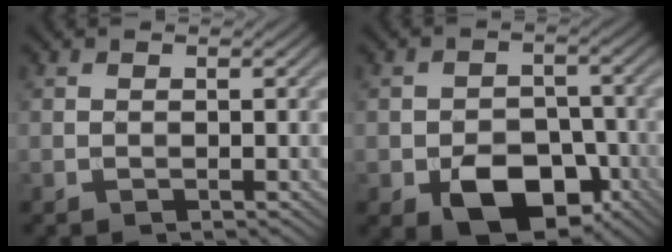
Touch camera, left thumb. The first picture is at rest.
{"total": 8.1, "force": [-4.1, 5.2, 4.7], "torque": [-0.076, -0.009, -0.066]}